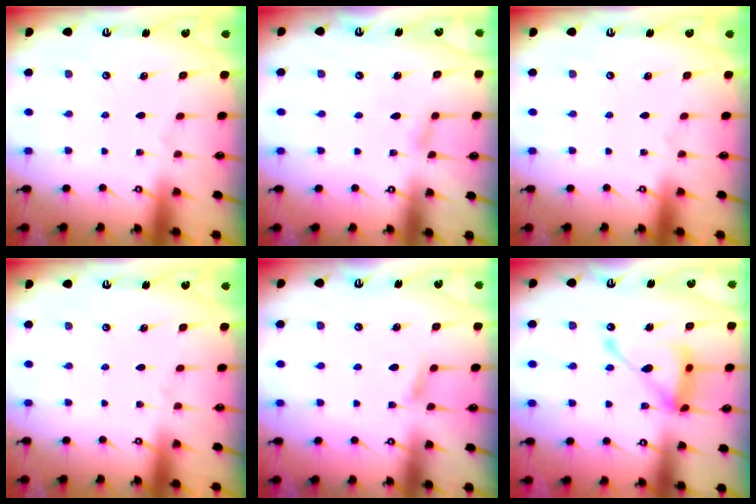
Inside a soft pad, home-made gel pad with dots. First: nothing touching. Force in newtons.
{"total": 3.7, "press": 3.6, "slide": 0.5}
{"total": 0.0}
{"total": 0.0}
{"total": 4.9, "press": 4.8, "slide": 0.7}
{"total": 16.3, "press": 16.3, "slide": 1.4}